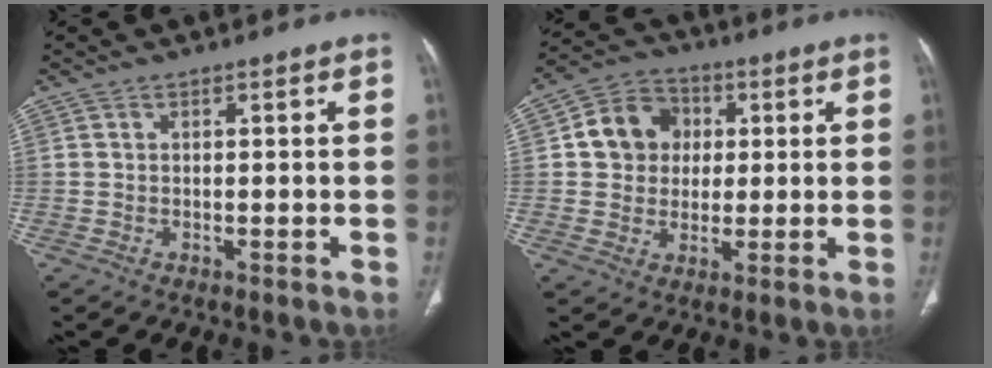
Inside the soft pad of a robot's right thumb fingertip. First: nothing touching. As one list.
[{"total": 10.3, "force": [1.7, 9.1, 4.6], "torque": [-0.045, 0.009, 0.021]}]